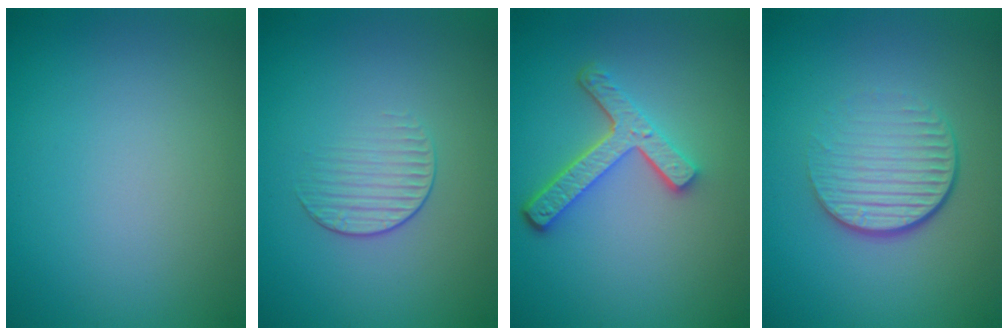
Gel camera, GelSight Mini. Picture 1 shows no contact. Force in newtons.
{"total": 1.7, "press": 1.0, "slide": 1.4}
{"total": 4.2, "press": 3.3, "slide": 2.7}
{"total": 4.4, "press": 2.7, "slide": 3.5}